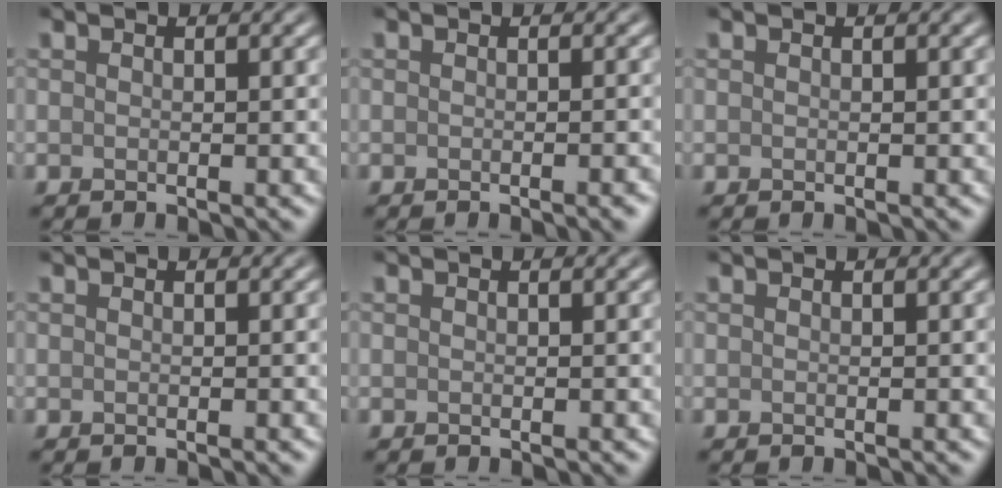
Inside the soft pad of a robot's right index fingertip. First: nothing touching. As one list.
[{"total": 1.7, "force": [-0.6, 0.5, 1.5], "torque": [-0.011, 0.000, -0.008]}, {"total": 0.0}, {"total": 0.0}, {"total": 0.0}, {"total": 0.0}]